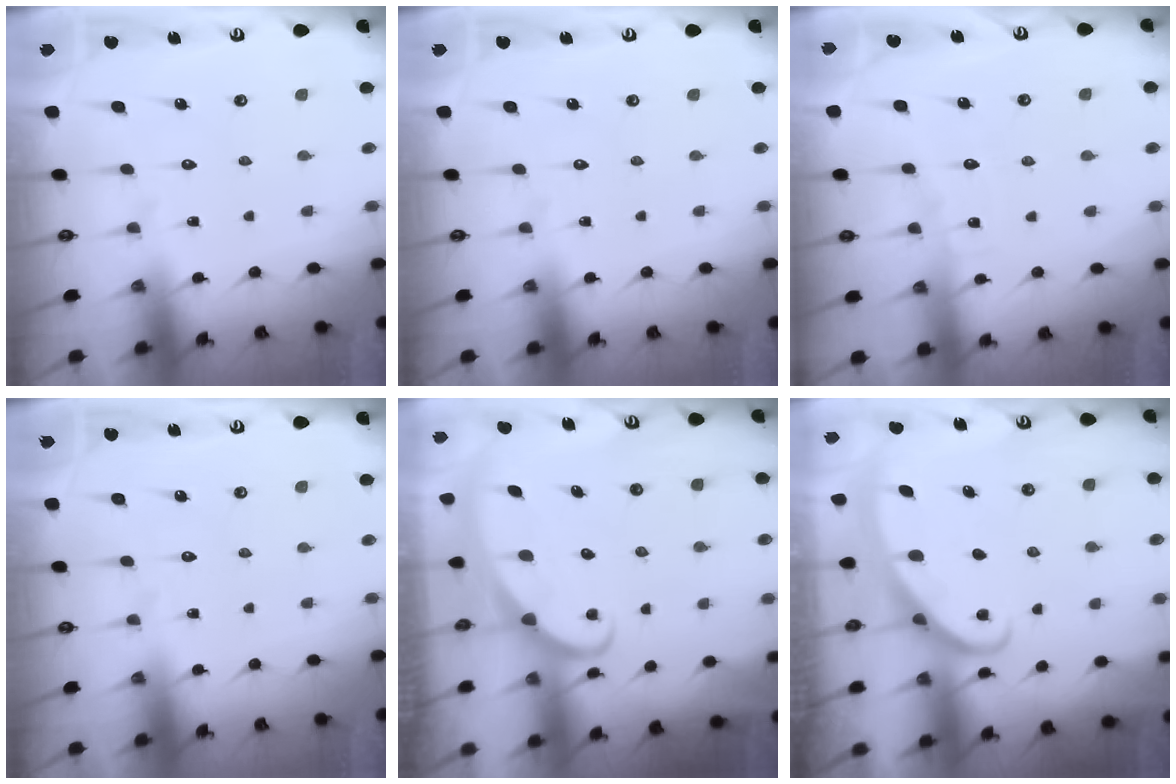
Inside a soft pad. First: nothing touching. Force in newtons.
{"total": 0.0}
{"total": 2.7, "press": 2.7, "slide": 0.3}
{"total": 0.0}
{"total": 2.6, "press": 2.5, "slide": 0.3}
{"total": 2.8, "press": 2.8, "slide": 0.4}